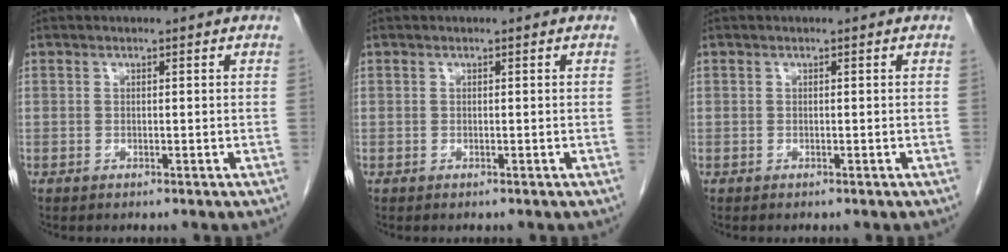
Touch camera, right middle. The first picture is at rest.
{"total": 0.0}
{"total": 0.0}